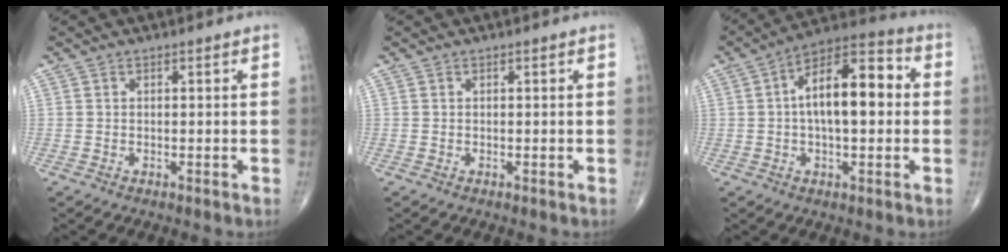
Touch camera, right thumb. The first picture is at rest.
{"total": 0.0}
{"total": 15.2, "force": [1.3, 7.0, 13.5], "torque": [-0.204, 0.034, 0.010]}